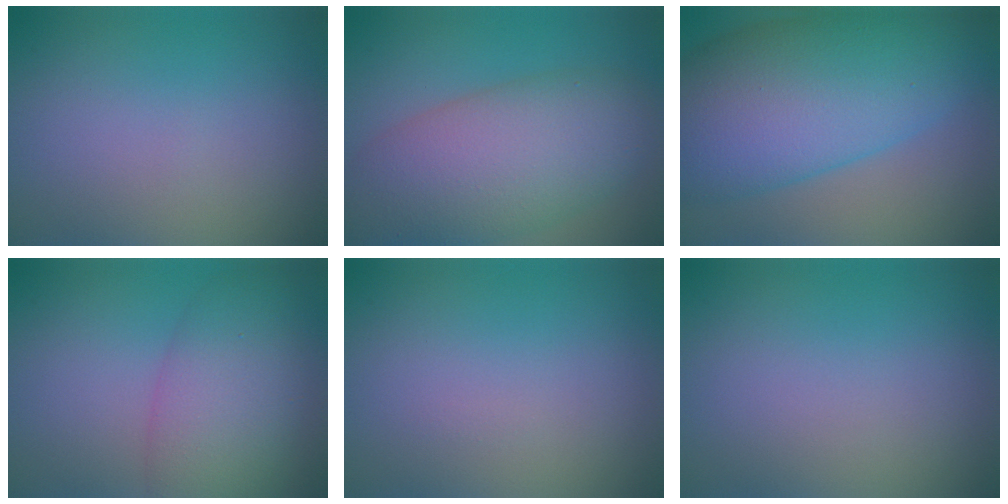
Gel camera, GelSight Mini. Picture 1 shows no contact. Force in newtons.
{"total": 9.9, "press": 9.9, "slide": 0.5}
{"total": 13.2, "press": 13.2, "slide": 0.4}
{"total": 6.6, "press": 6.6, "slide": 0.5}
{"total": 0.0}
{"total": 0.0}